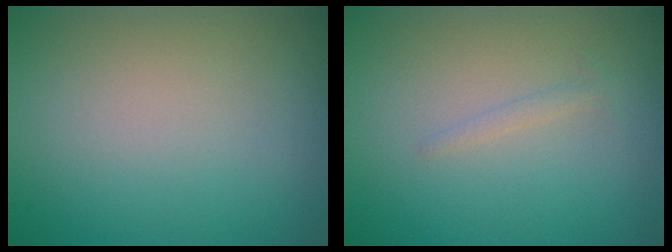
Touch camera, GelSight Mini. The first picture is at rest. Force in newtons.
{"total": 0.7, "press": 0.7, "slide": 0.1}